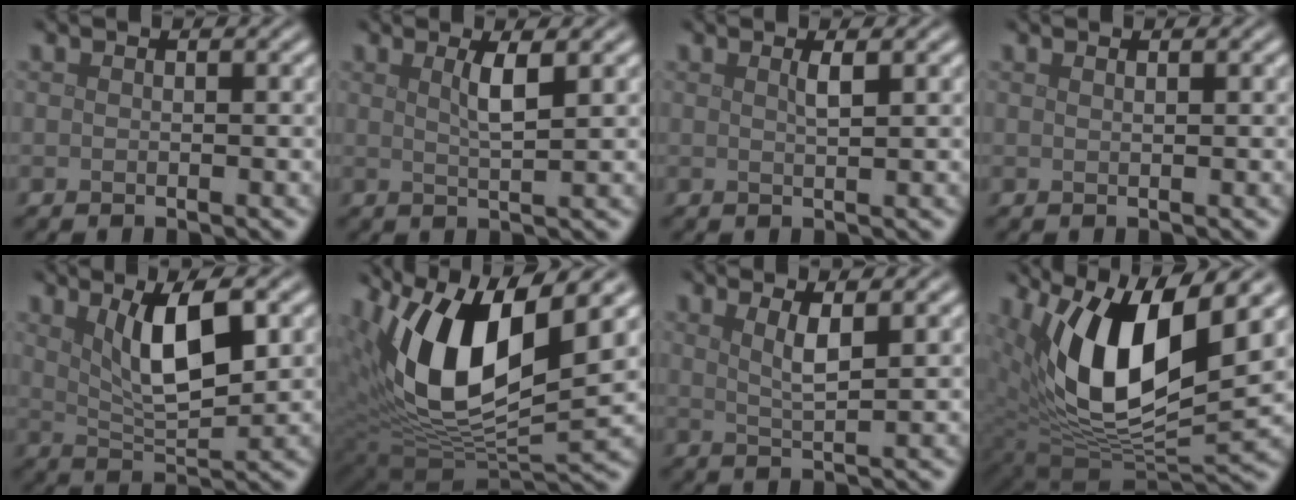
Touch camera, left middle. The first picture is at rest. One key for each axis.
{"total": 2.6, "fx": 1.0, "fy": 0.6, "fz": 2.3, "tx": -0.036, "ty": 0.000, "tz": 0.015}
{"total": 1.3, "fx": 0.6, "fy": 0.3, "fz": 1.1, "tx": -0.016, "ty": 0.002, "tz": 0.008}
{"total": 0.7, "fx": 0.5, "fy": 0.2, "fz": 0.4, "tx": -0.002, "ty": 0.000, "tz": 0.006}
{"total": 6.1, "fx": 2.0, "fy": 1.9, "fz": 5.4, "tx": -0.094, "ty": -0.004, "tz": 0.040}
{"total": 12.8, "fx": 4.4, "fy": 5.8, "fz": 10.5, "tx": -0.199, "ty": -0.003, "tz": 0.082}
{"total": 2.7, "fx": 1.2, "fy": 0.6, "fz": 2.3, "tx": -0.036, "ty": -0.004, "tz": 0.022}
{"total": 11.8, "fx": 4.6, "fy": 5.2, "fz": 9.5, "tx": -0.179, "ty": -0.013, "tz": 0.090}